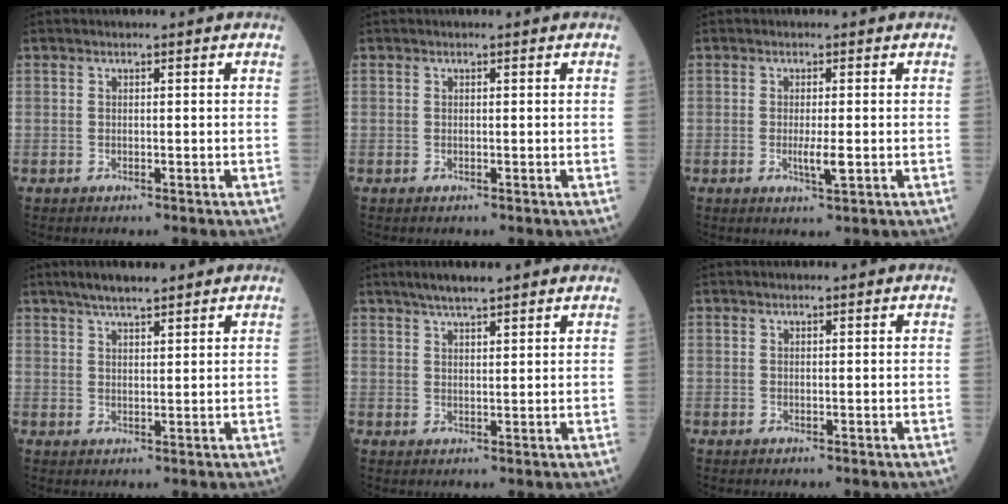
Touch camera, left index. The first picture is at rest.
{"total": 0.0}
{"total": 2.7, "force": [-0.5, 0.3, 2.7], "torque": [-0.051, -0.004, -0.007]}
{"total": 5.4, "force": [4.4, 0.8, 3.1], "torque": [-0.057, 0.019, 0.076]}
{"total": 5.8, "force": [4.6, 0.7, 3.4], "torque": [-0.056, 0.025, 0.078]}
{"total": 0.0}